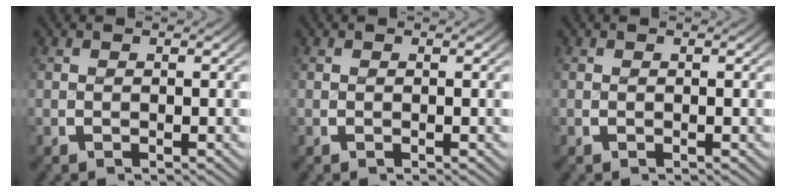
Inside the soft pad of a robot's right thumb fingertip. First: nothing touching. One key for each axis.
{"total": 0.0}
{"total": 0.0}